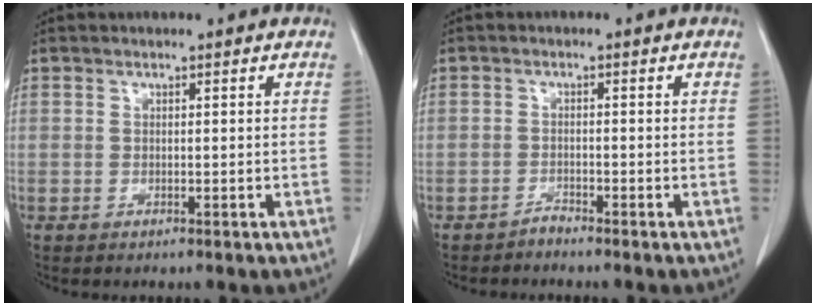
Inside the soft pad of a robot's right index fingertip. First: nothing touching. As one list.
[{"total": 1.1, "force": [-1.1, 0.1, -0.2], "torque": [0.011, -0.002, -0.021]}]